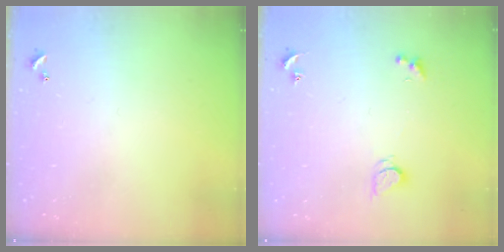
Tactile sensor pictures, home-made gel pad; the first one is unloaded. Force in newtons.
{"total": 1.7, "press": 1.7, "slide": 0.4}